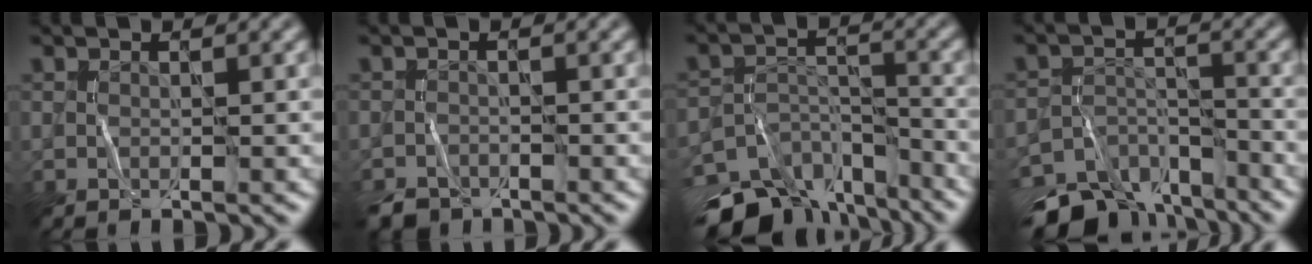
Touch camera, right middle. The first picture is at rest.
{"total": 2.5, "force": [-2.1, 1.2, 0.5], "torque": [-0.006, -0.004, -0.045]}
{"total": 12.6, "force": [-10.1, 6.1, 4.5], "torque": [-0.074, -0.007, -0.149]}
{"total": 10.1, "force": [-8.0, 4.9, 3.9], "torque": [-0.064, -0.018, -0.126]}